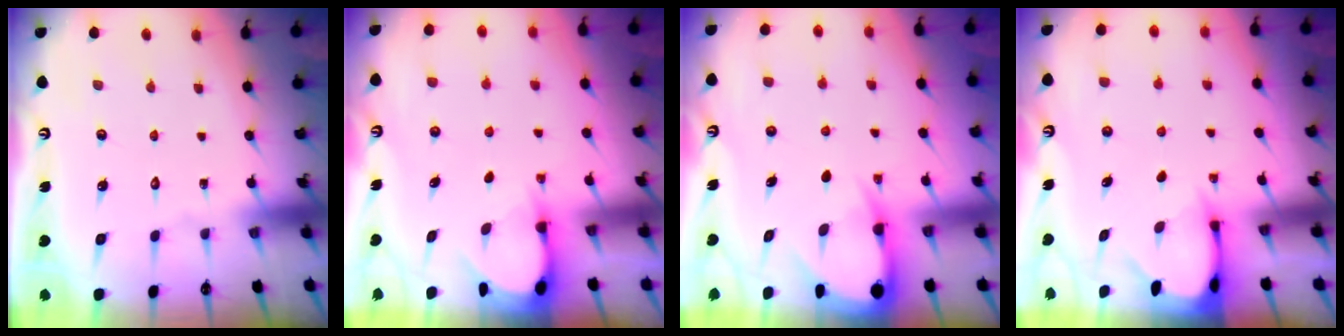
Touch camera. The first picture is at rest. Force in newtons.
{"total": 3.2, "press": 3.2, "slide": 0.3}
{"total": 5.5, "press": 5.5, "slide": 0.8}
{"total": 2.4, "press": 2.4, "slide": 0.3}